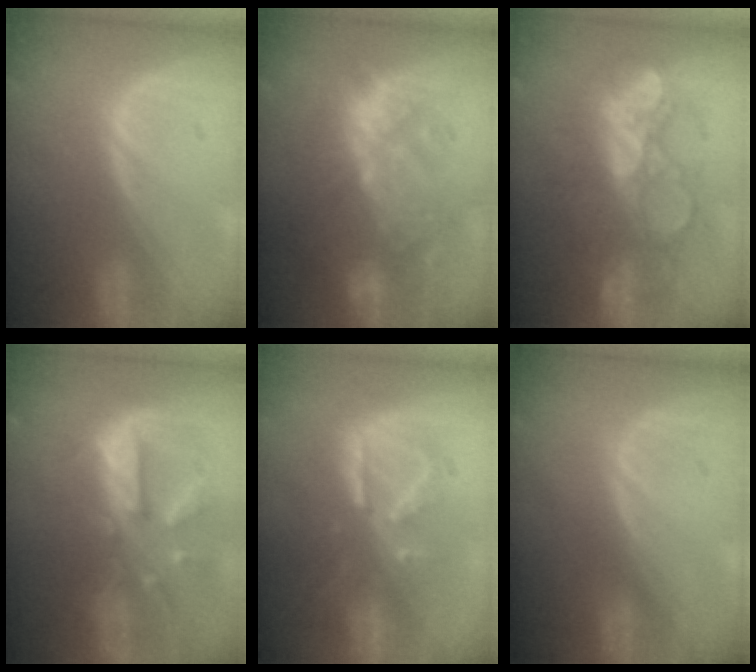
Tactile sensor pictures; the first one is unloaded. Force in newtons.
{"total": 11.0, "press": 9.9, "slide": 4.7}
{"total": 8.7, "press": 8.5, "slide": 1.6}
{"total": 10.3, "press": 9.3, "slide": 4.5}
{"total": 8.1, "press": 7.5, "slide": 3.0}
{"total": 0.0}